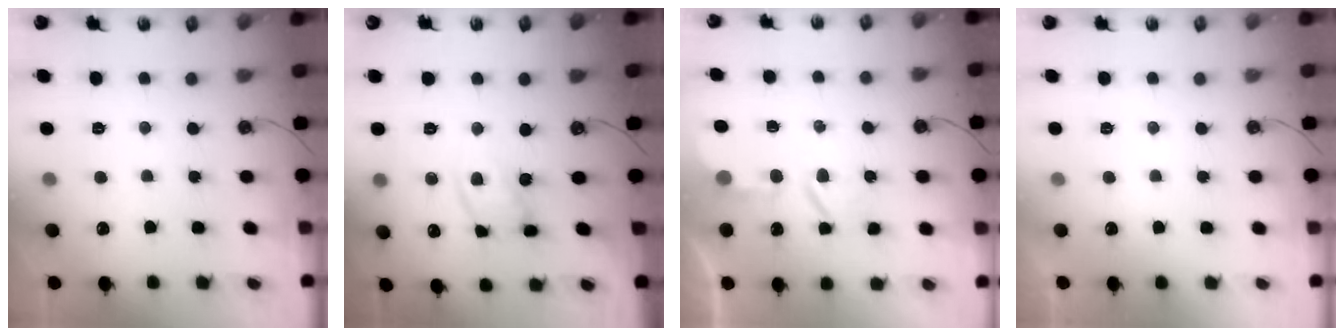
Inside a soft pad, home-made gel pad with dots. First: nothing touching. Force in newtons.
{"total": 12.7, "press": 12.6, "slide": 1.4}
{"total": 3.5, "press": 3.4, "slide": 0.5}
{"total": 0.0}